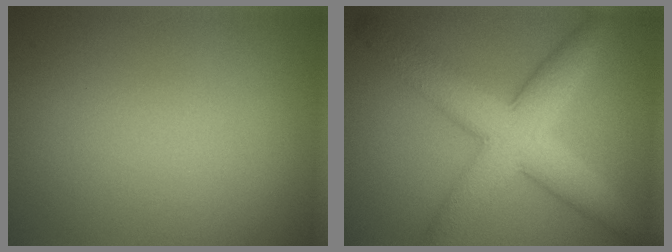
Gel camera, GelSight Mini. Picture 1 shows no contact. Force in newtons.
{"total": 7.7, "press": 7.7, "slide": 0.2}